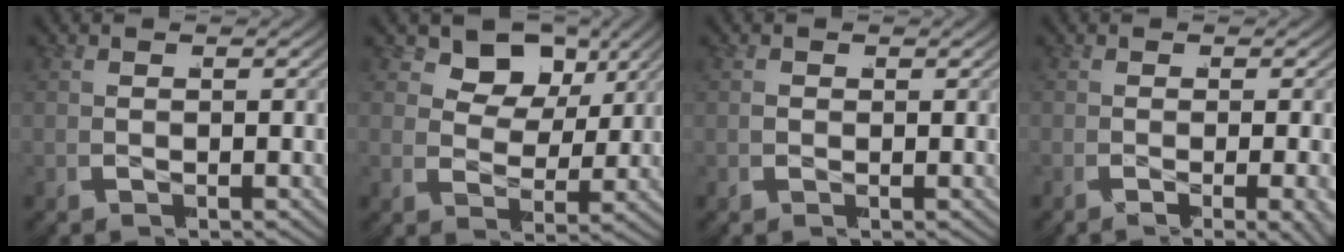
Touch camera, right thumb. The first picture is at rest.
{"total": 7.2, "force": [2.8, 5.0, 4.4], "torque": [-0.087, -0.009, 0.039]}
{"total": 1.0, "force": [0.1, 0.8, 0.4], "torque": [-0.014, -0.005, 0.003]}
{"total": 3.2, "force": [-1.3, 0.8, 2.8], "torque": [-0.050, -0.015, -0.016]}